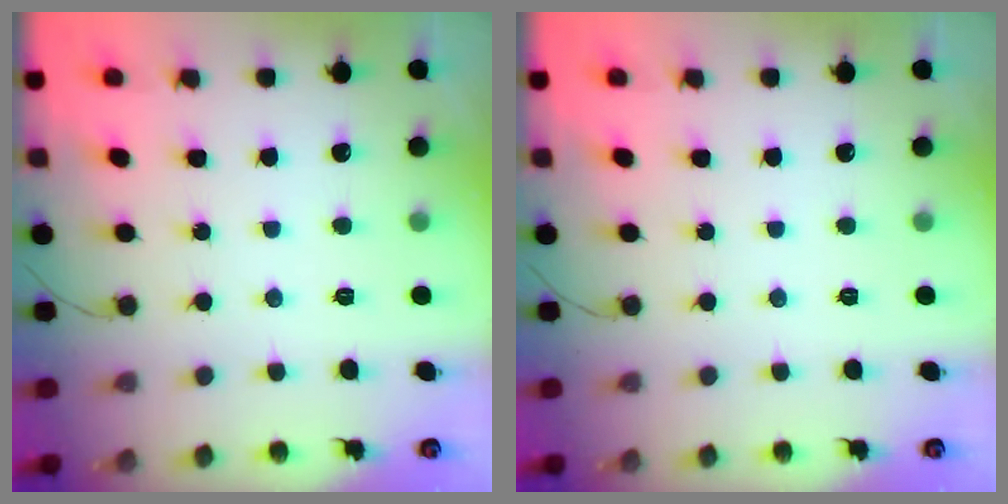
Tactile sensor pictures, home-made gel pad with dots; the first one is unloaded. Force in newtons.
{"total": 0.0}